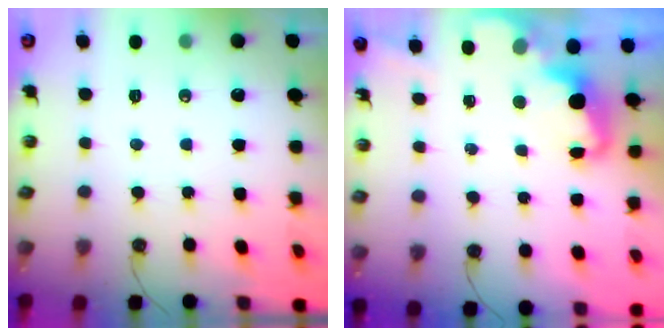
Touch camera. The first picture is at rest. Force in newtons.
{"total": 2.6, "press": 2.6, "slide": 0.6}